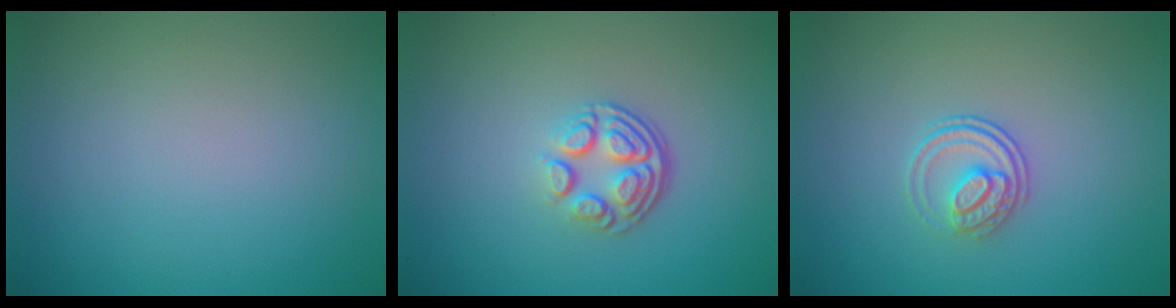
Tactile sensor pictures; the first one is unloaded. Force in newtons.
{"total": 4.0, "press": 2.6, "slide": 3.0}
{"total": 2.3, "press": 1.7, "slide": 1.5}